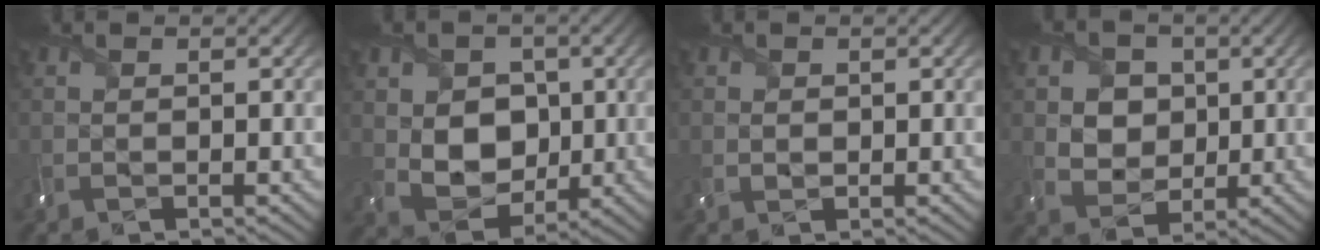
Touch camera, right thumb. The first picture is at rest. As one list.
[{"total": 8.2, "force": [0.6, 6.6, 4.8], "torque": [-0.115, -0.011, 0.008]}, {"total": 1.3, "force": [0.2, 1.2, 0.6], "torque": [-0.016, -0.002, 0.006]}, {"total": 6.5, "force": [1.6, 5.6, 2.9], "torque": [-0.090, -0.004, 0.025]}]